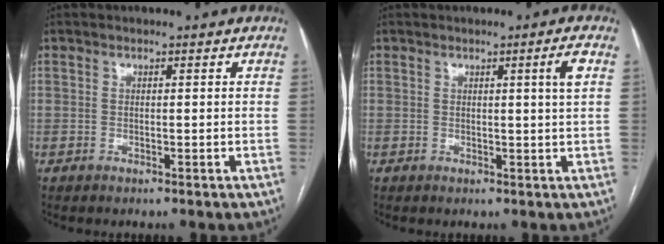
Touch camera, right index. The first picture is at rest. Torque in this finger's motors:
{"motor_torque": [0.46, 0.25, 0.00, 0.01]}